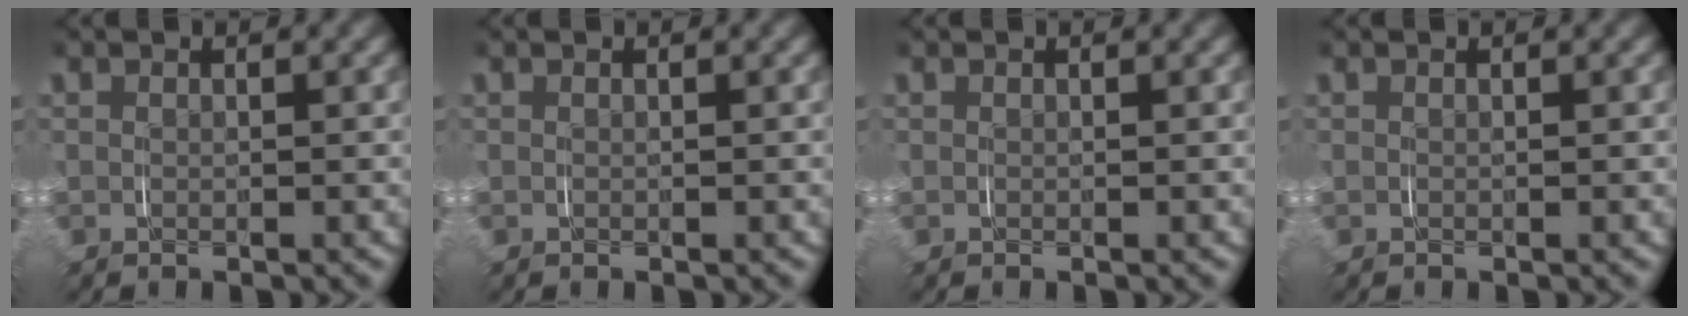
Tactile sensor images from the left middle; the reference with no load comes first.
{"total": 0.0}
{"total": 0.0}
{"total": 0.0}